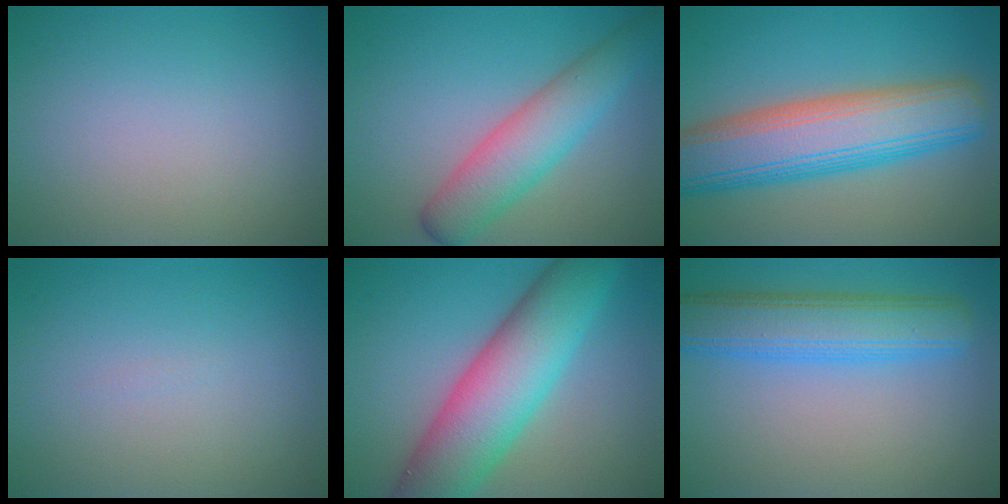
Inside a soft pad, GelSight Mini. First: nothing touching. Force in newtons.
{"total": 5.4, "press": 5.4, "slide": 0.4}
{"total": 10.4, "press": 10.4, "slide": 0.4}
{"total": 0.0}
{"total": 10.3, "press": 10.3, "slide": 0.3}
{"total": 6.5, "press": 6.5, "slide": 0.2}